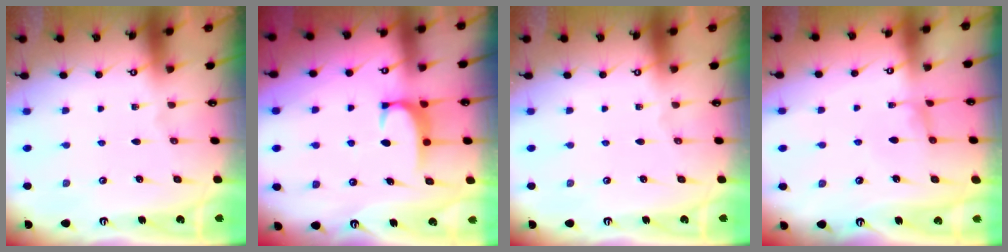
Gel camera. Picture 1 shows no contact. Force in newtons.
{"total": 1.8, "press": 1.7, "slide": 0.5}
{"total": 0.0}
{"total": 1.5, "press": 1.3, "slide": 0.8}